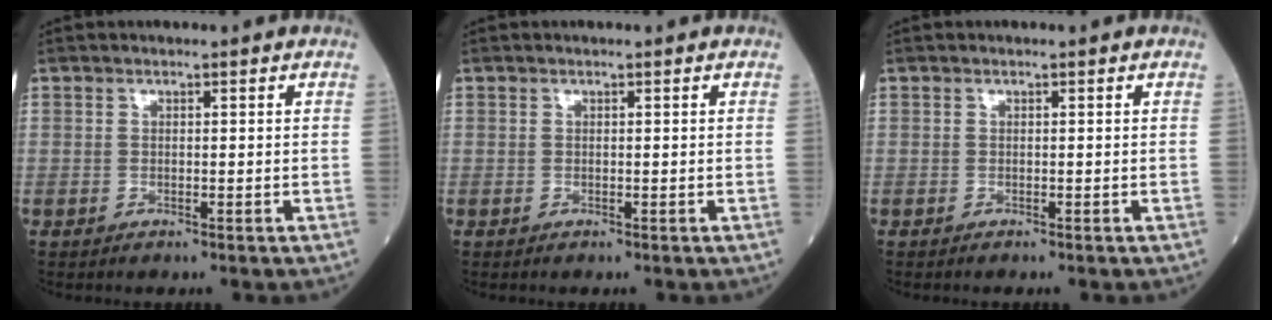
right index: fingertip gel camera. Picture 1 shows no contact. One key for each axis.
{"total": 0.0}
{"total": 0.0}